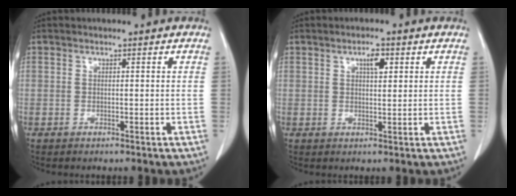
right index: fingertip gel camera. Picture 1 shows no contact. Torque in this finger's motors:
{"motor_torque": [0.02, 0.04, 0.06, 0.01]}